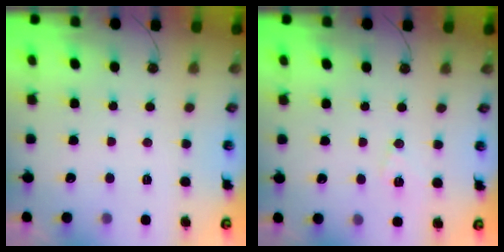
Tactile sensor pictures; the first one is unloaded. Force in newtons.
{"total": 7.8, "press": 6.4, "slide": 4.4}